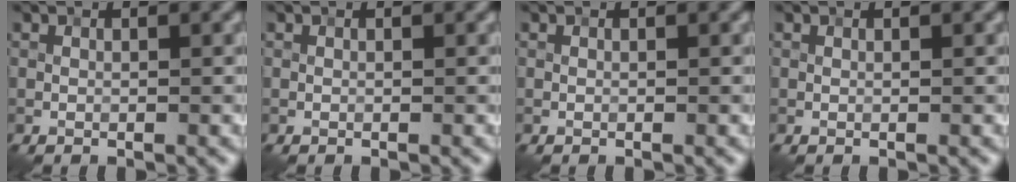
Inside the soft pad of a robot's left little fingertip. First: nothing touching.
{"total": 0.0}
{"total": 0.0}
{"total": 0.0}